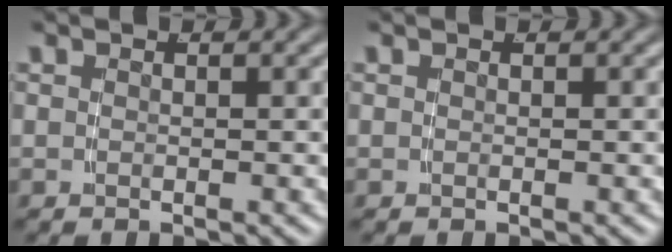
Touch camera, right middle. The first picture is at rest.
{"total": 0.0}